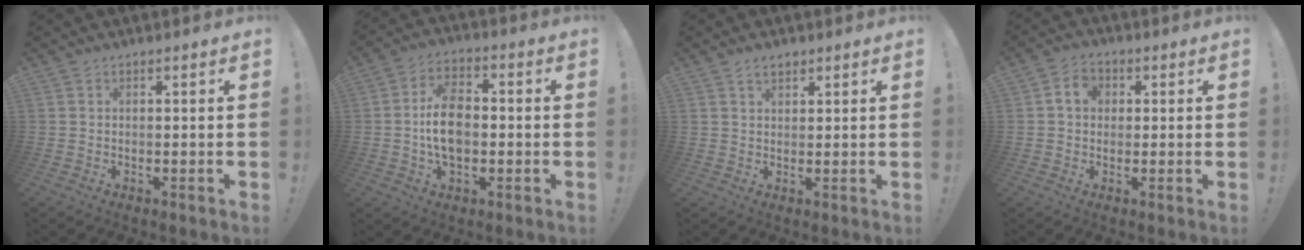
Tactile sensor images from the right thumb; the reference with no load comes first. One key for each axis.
{"total": 11.7, "fx": -1.3, "fy": 7.6, "fz": 8.8, "tx": -0.165, "ty": 0.008, "tz": -0.024}
{"total": 2.6, "fx": 1.9, "fy": 1.4, "fz": 1.2, "tx": -0.016, "ty": -0.009, "tz": 0.033}
{"total": 5.2, "fx": 0.9, "fy": 4.2, "fz": 2.9, "tx": -0.046, "ty": 0.009, "tz": 0.016}